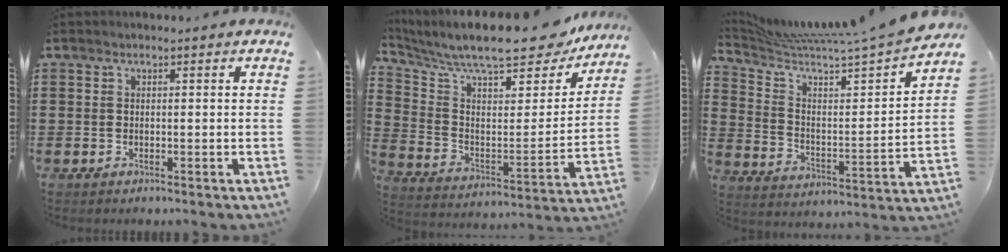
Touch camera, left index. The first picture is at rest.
{"total": 10.8, "force": [9.2, 1.9, 5.5], "torque": [-0.131, -0.068, 0.151]}
{"total": 4.7, "force": [4.3, -0.2, 1.9], "torque": [-0.064, -0.049, 0.064]}